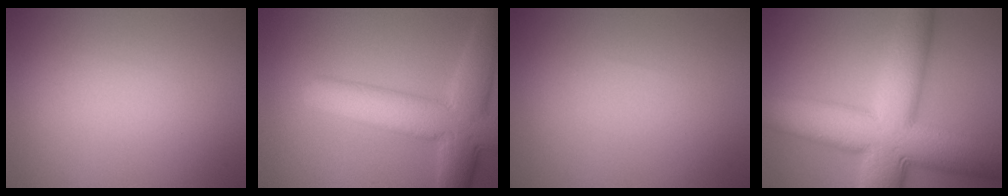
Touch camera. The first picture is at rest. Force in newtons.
{"total": 8.2, "press": 8.2, "slide": 0.4}
{"total": 0.0}
{"total": 13.8, "press": 13.8, "slide": 0.3}